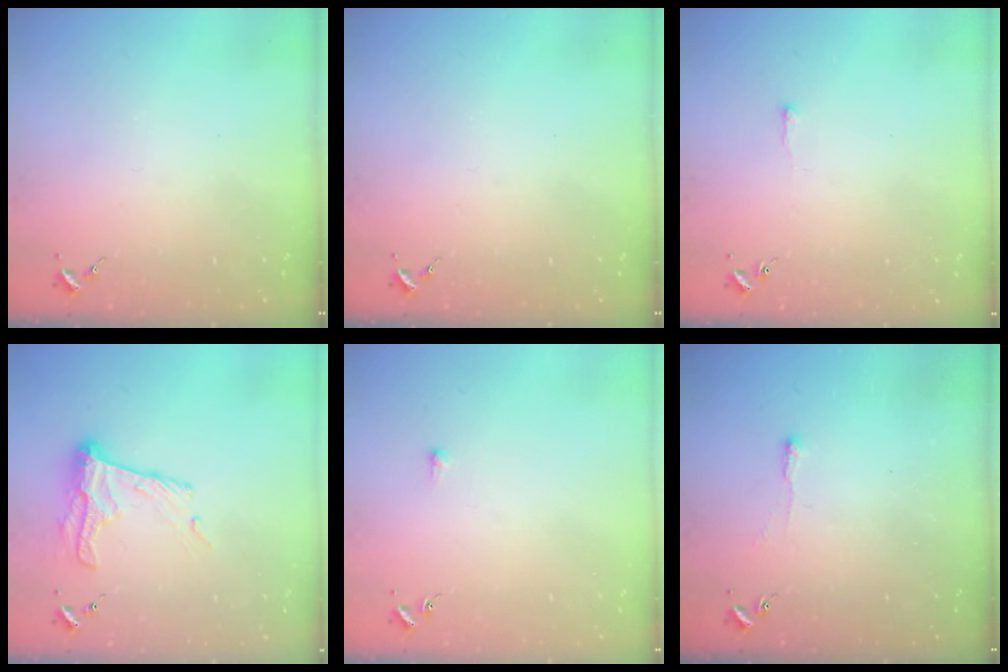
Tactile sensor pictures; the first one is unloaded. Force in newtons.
{"total": 0.0}
{"total": 2.6, "press": 2.6, "slide": 0.4}
{"total": 12.8, "press": 12.8, "slide": 0.7}
{"total": 2.9, "press": 2.8, "slide": 0.6}
{"total": 2.5, "press": 2.5, "slide": 0.5}